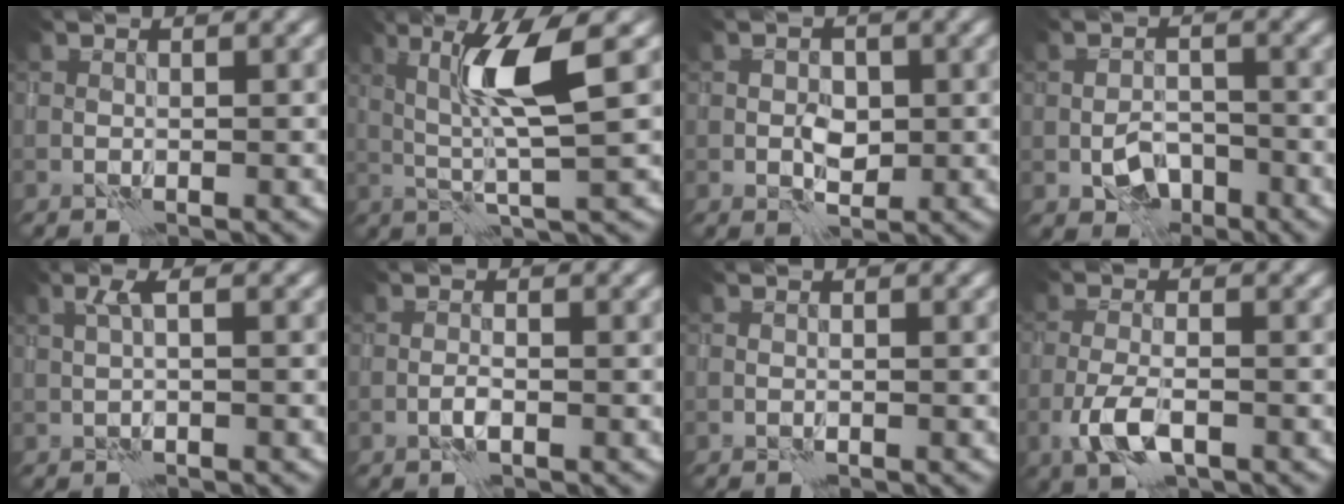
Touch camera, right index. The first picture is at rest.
{"total": 5.2, "force": [1.5, 0.3, 5.0], "torque": [-0.105, 0.003, 0.035]}
{"total": 2.0, "force": [0.0, 1.5, 1.3], "torque": [-0.018, -0.002, 0.002]}
{"total": 3.0, "force": [-1.5, 1.9, 1.7], "torque": [-0.025, 0.001, -0.024]}
{"total": 1.1, "force": [0.4, 0.0, 1.0], "torque": [-0.017, 0.006, 0.006]}
{"total": 0.9, "force": [-0.5, 0.2, 0.7], "torque": [-0.012, 0.002, -0.012]}
{"total": 0.0}
{"total": 3.8, "force": [-1.8, 1.6, 2.9], "torque": [-0.062, -0.001, -0.039]}